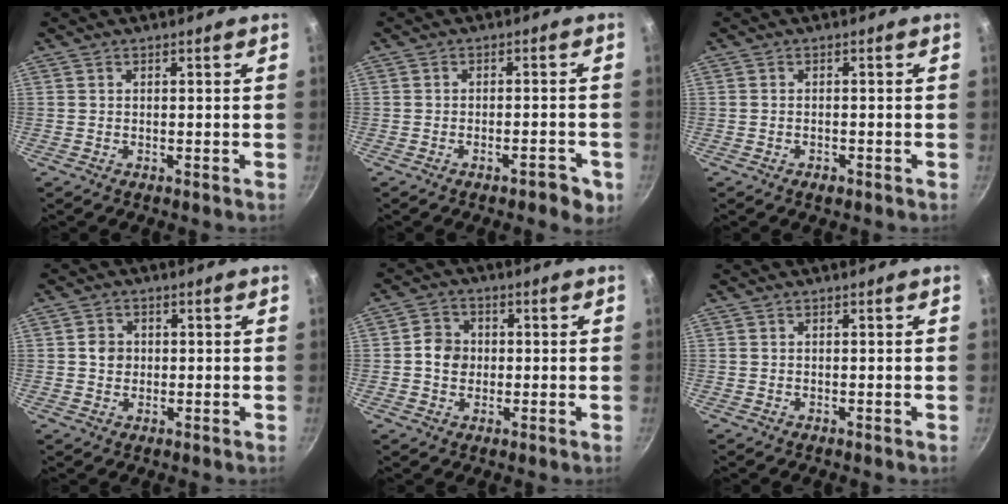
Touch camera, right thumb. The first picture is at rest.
{"total": 5.0, "force": [-2.5, 1.9, 3.9], "torque": [-0.040, 0.019, -0.029]}
{"total": 1.4, "force": [-0.9, 0.8, 0.7], "torque": [-0.018, 0.003, -0.012]}
{"total": 3.1, "force": [0.2, 2.8, 1.3], "torque": [-0.007, 0.005, 0.000]}
{"total": 5.2, "force": [0.0, 4.6, 2.4], "torque": [-0.016, 0.007, -0.011]}
{"total": 0.0}